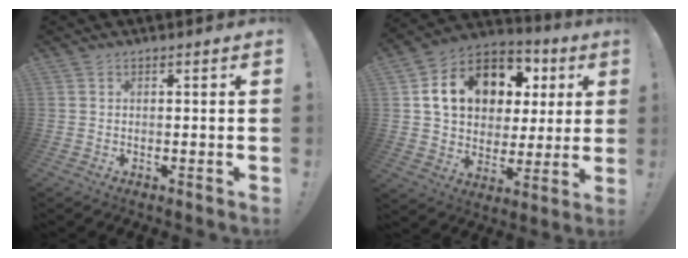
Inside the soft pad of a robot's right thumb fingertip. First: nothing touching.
{"total": 17.3, "force": [6.8, 12.6, 9.7], "torque": [-0.152, -0.024, 0.140]}